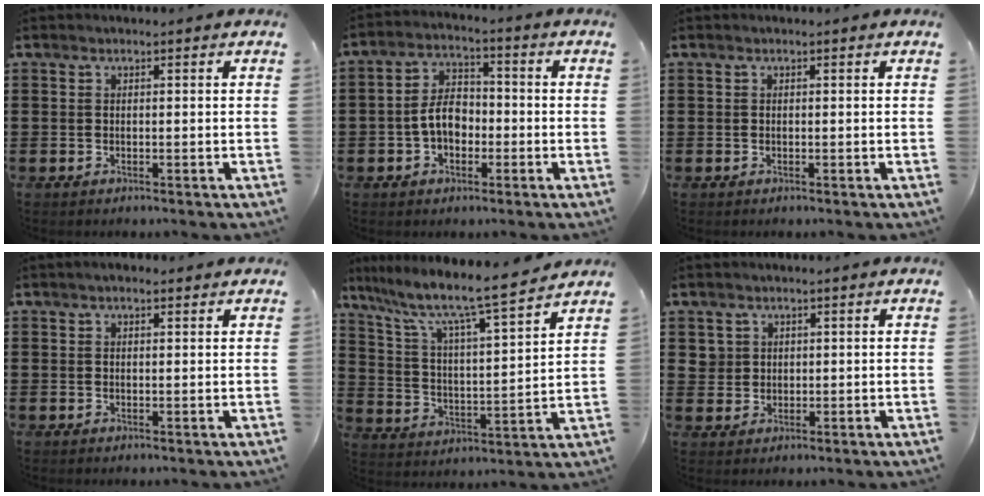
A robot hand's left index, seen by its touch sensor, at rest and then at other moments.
{"total": 6.0, "force": [-1.2, 3.9, 4.4], "torque": [-0.094, 0.009, -0.027]}
{"total": 0.0}
{"total": 1.3, "force": [0.9, 0.5, 0.8], "torque": [-0.016, 0.005, 0.017]}
{"total": 8.1, "force": [6.7, 0.5, 4.4], "torque": [-0.115, -0.049, 0.105]}
{"total": 2.6, "force": [1.2, 2.3, 0.1], "torque": [-0.015, 0.009, 0.022]}